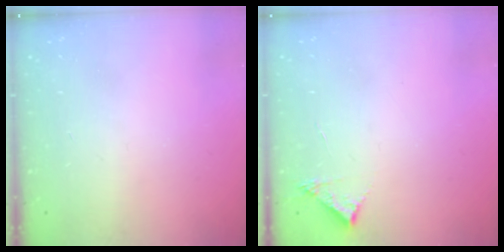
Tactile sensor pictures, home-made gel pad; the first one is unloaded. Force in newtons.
{"total": 3.6, "press": 3.6, "slide": 0.1}